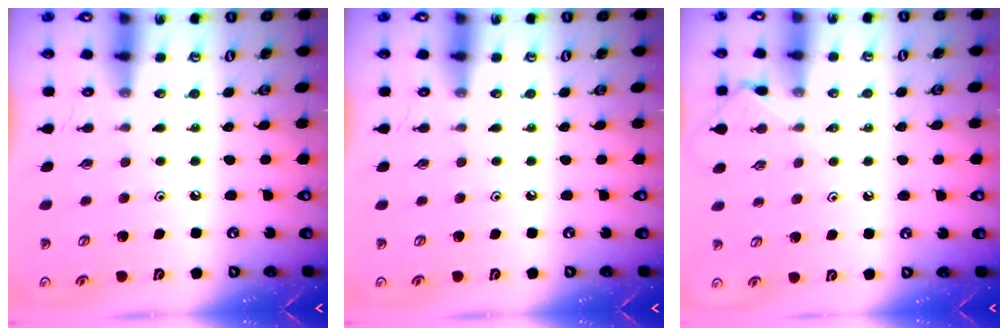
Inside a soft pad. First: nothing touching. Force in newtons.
{"total": 0.0}
{"total": 3.1, "press": 3.1, "slide": 0.5}